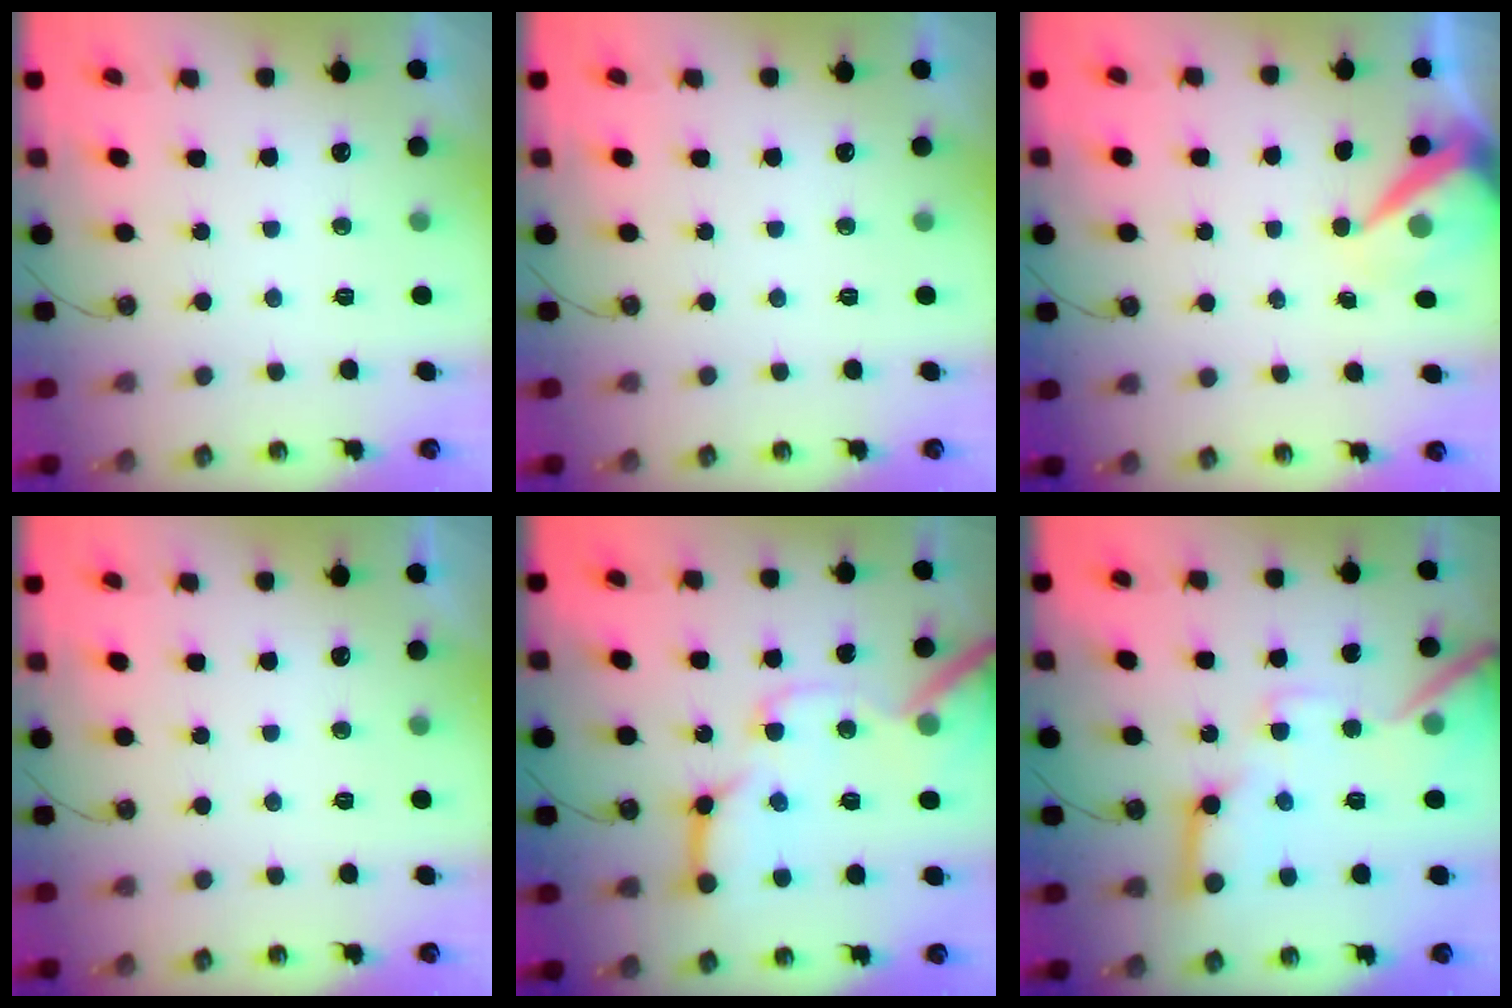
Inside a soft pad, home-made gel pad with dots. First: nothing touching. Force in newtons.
{"total": 0.0}
{"total": 9.1, "press": 9.0, "slide": 0.7}
{"total": 0.0}
{"total": 18.6, "press": 18.5, "slide": 2.3}
{"total": 16.8, "press": 16.7, "slide": 1.9}